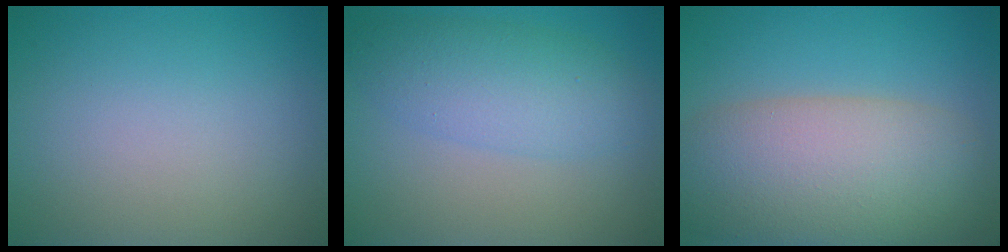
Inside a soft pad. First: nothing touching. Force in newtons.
{"total": 4.7, "press": 4.7, "slide": 0.1}
{"total": 10.2, "press": 10.2, "slide": 0.9}